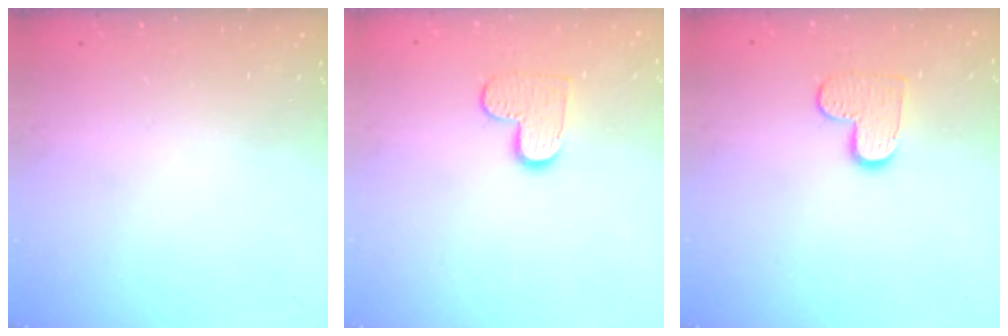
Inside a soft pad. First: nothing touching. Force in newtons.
{"total": 8.5, "press": 8.4, "slide": 0.4}
{"total": 8.5, "press": 8.4, "slide": 0.4}